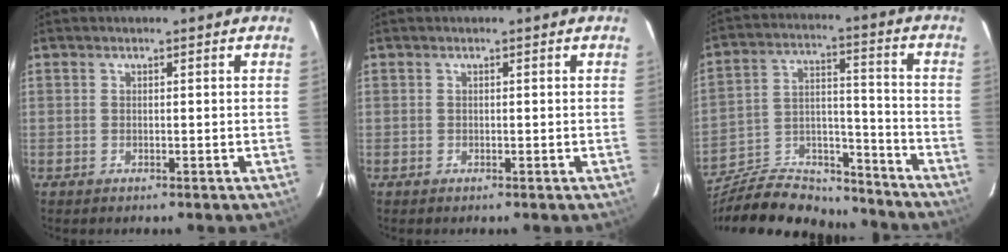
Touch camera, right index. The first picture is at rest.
{"total": 0.0}
{"total": 22.1, "force": [-18.8, 8.1, 8.4], "torque": [-0.169, 0.042, -0.284]}